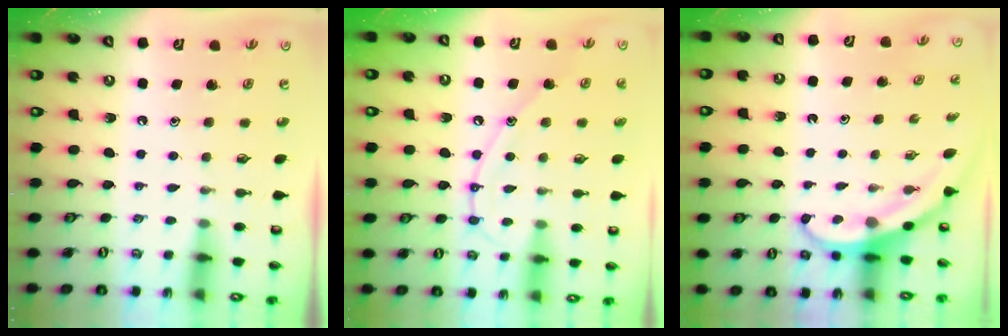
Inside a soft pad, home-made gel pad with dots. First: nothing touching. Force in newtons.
{"total": 11.0, "press": 11.0, "slide": 1.0}
{"total": 3.8, "press": 3.7, "slide": 0.3}